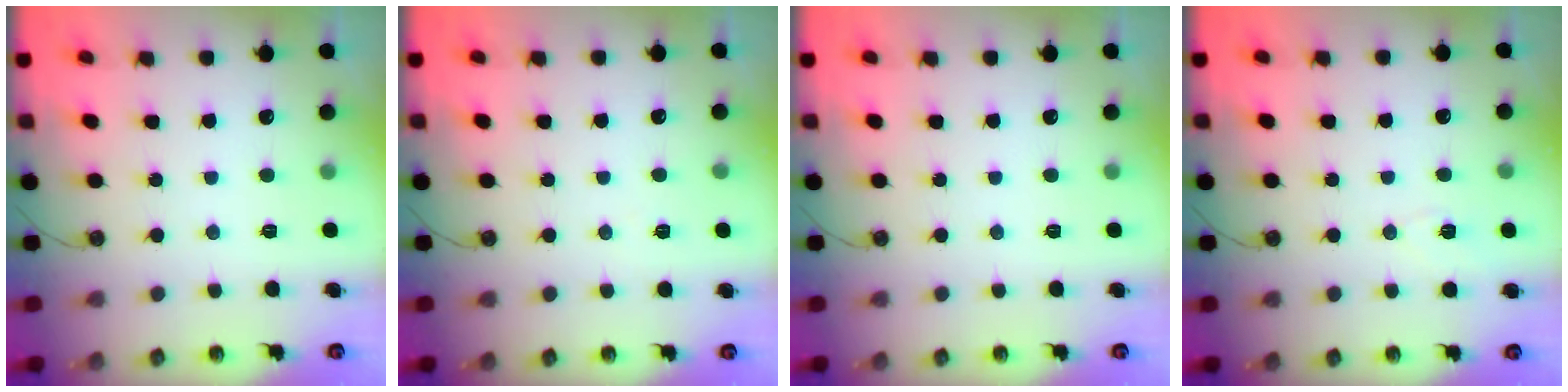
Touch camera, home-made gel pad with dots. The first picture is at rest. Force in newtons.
{"total": 5.1, "press": 2.6, "slide": 4.4}
{"total": 0.0}
{"total": 4.1, "press": 3.4, "slide": 2.2}